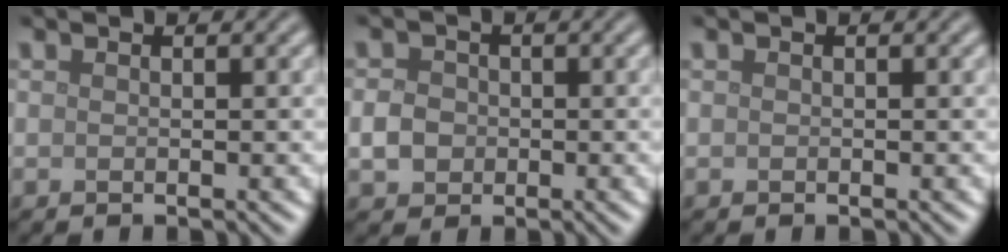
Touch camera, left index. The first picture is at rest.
{"total": 2.3, "force": [-0.4, 2.0, 1.0], "torque": [-0.019, 0.001, -0.013]}
{"total": 0.0}